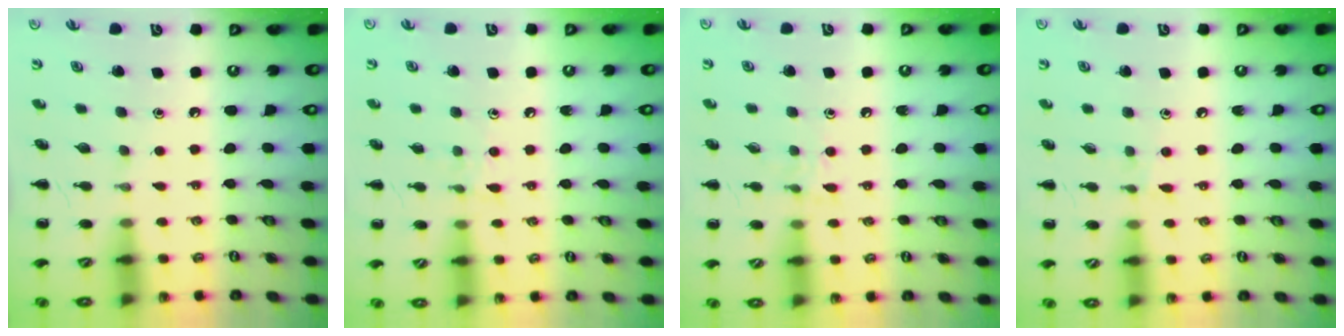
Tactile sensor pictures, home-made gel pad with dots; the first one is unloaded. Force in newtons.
{"total": 6.4, "press": 6.0, "slide": 2.0}
{"total": 6.1, "press": 5.8, "slide": 1.9}
{"total": 6.0, "press": 5.7, "slide": 2.0}